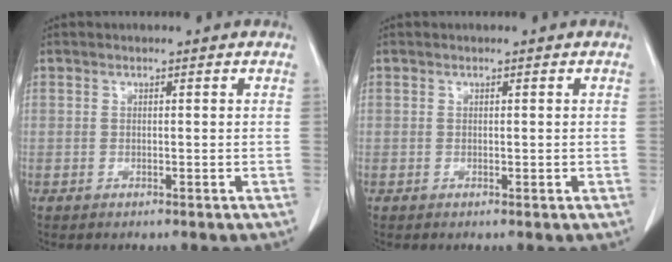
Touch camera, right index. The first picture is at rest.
{"total": 0.5, "force": [0.0, 0.3, 0.4], "torque": [-0.004, -0.001, 0.003]}